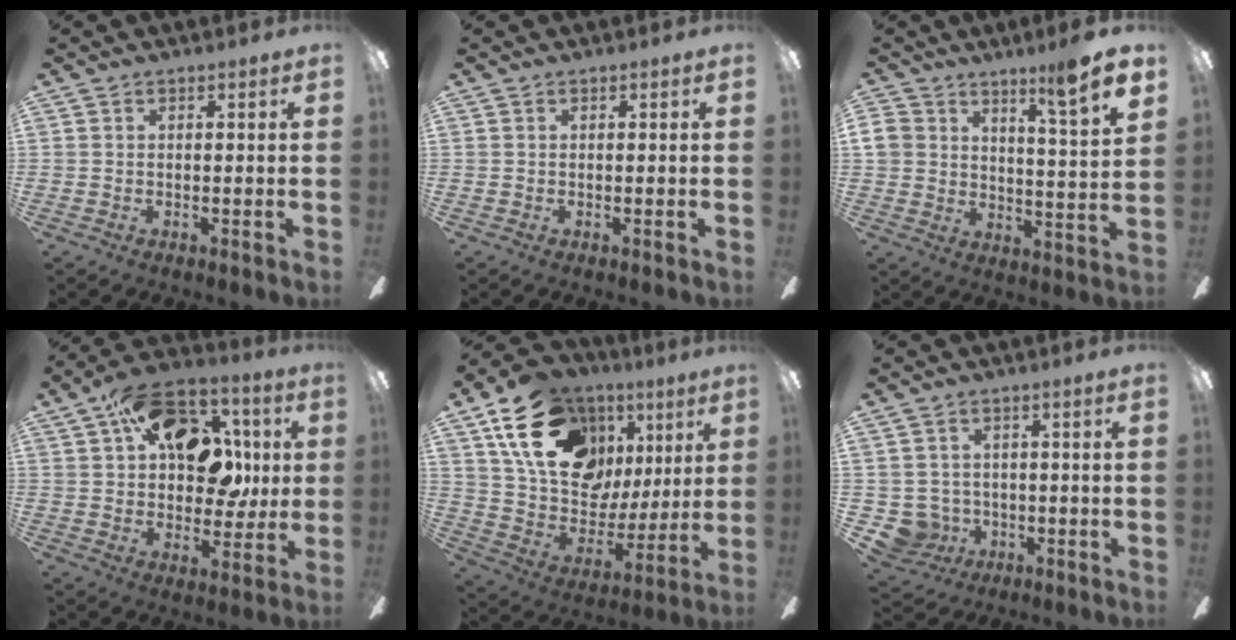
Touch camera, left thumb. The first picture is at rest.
{"total": 0.0}
{"total": 12.2, "force": [8.8, 3.7, 7.5], "torque": [-0.110, -0.053, 0.149]}
{"total": 21.3, "force": [7.5, 14.0, 14.2], "torque": [-0.211, -0.015, 0.136]}
{"total": 23.6, "force": [11.3, 16.2, 12.9], "torque": [-0.218, -0.035, 0.217]}
{"total": 5.8, "force": [-0.6, 5.8, 0.8], "torque": [-0.051, 0.000, -0.005]}